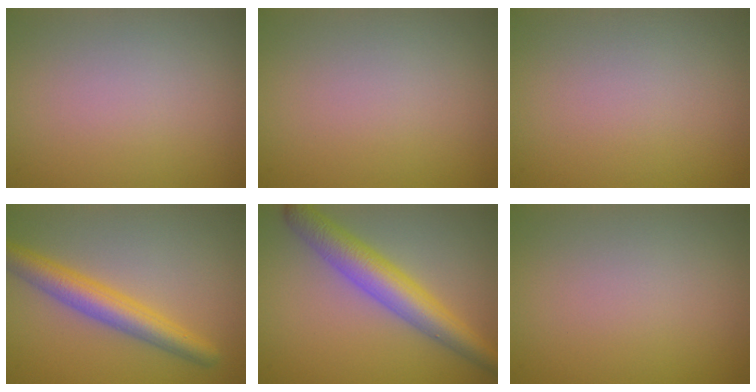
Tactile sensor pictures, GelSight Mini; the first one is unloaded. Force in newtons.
{"total": 0.0}
{"total": 0.0}
{"total": 4.5, "press": 4.5, "slide": 0.0}
{"total": 5.7, "press": 5.7, "slide": 0.1}
{"total": 0.0}